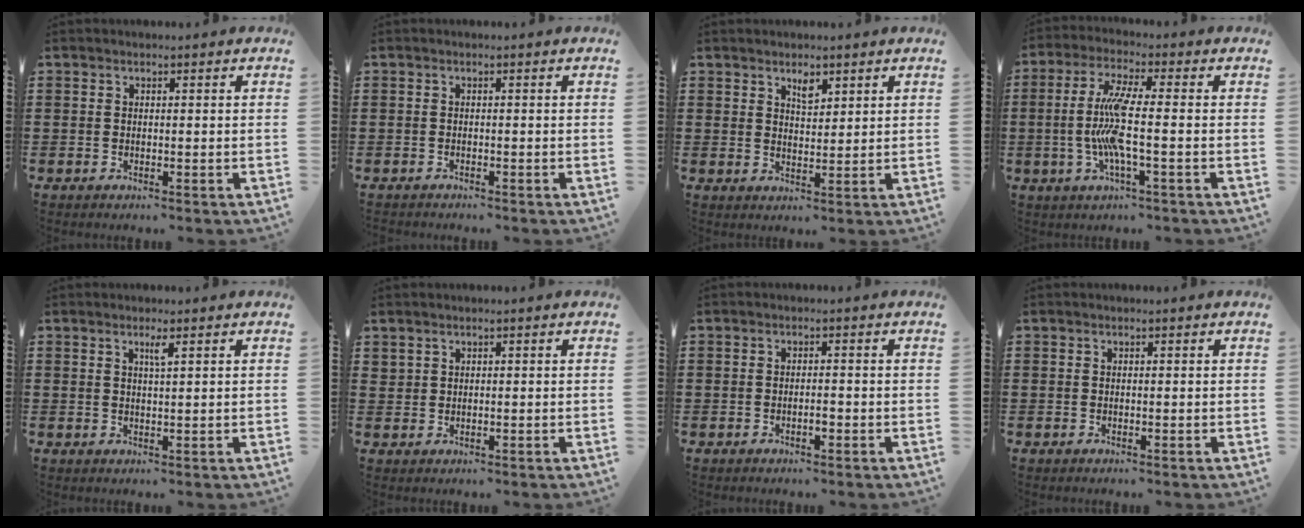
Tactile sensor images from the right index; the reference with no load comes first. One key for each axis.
{"total": 0.6, "fx": -0.6, "fy": 0.1, "fz": 0.0, "tx": -0.002, "ty": 0.000, "tz": -0.013}
{"total": 2.6, "fx": 1.9, "fy": 1.1, "fz": 1.4, "tx": -0.024, "ty": -0.001, "tz": 0.032}
{"total": 8.6, "fx": -1.2, "fy": 1.0, "fz": 8.4, "tx": -0.191, "ty": -0.018, "tz": -0.036}
{"total": 1.6, "fx": 0.8, "fy": 0.0, "fz": 1.3, "tx": -0.027, "ty": -0.001, "tz": 0.013}
{"total": 1.0, "fx": 0.9, "fy": 0.5, "fz": 0.2, "tx": -0.007, "ty": 0.001, "tz": 0.017}
{"total": 1.4, "fx": -0.6, "fy": 0.3, "fz": 1.2, "tx": -0.025, "ty": -0.002, "tz": -0.011}
{"total": 0.0}